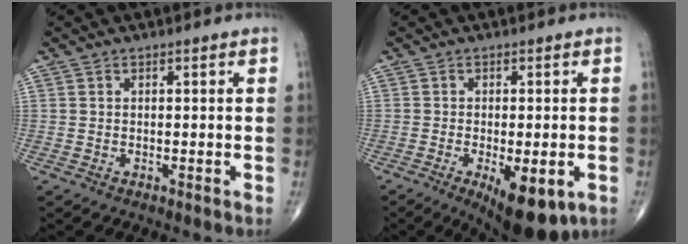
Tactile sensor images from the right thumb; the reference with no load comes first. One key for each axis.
{"total": 11.1, "fx": -4.3, "fy": 4.2, "fz": 9.3, "tx": -0.123, "ty": -0.011, "tz": -0.053}